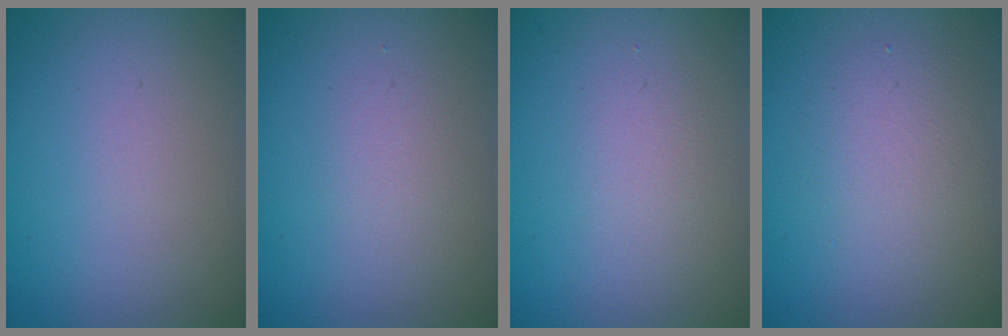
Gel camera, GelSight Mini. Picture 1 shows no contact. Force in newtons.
{"total": 1.2, "press": 1.2, "slide": 0.1}
{"total": 1.4, "press": 1.4, "slide": 0.1}
{"total": 2.8, "press": 2.8, "slide": 0.2}